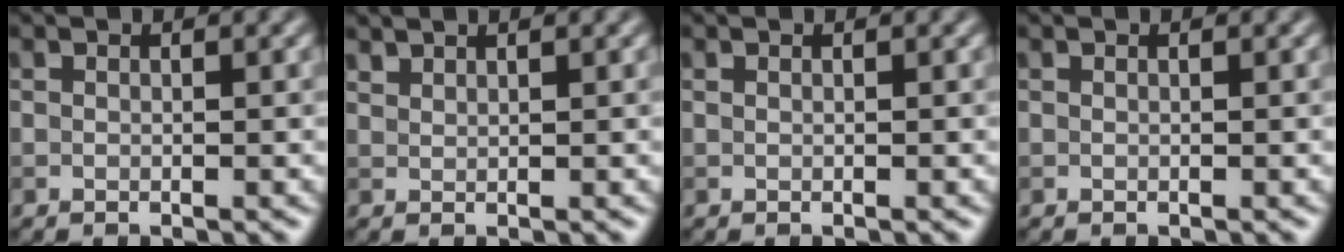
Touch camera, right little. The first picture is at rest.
{"total": 0.8, "force": [0.4, -0.6, -0.3], "torque": [0.009, 0.000, 0.012]}
{"total": 0.0}
{"total": 0.0}